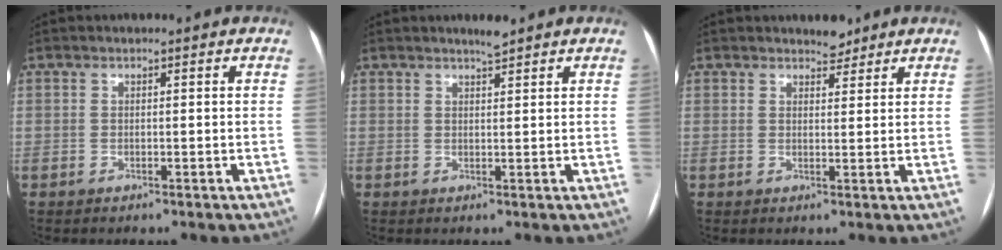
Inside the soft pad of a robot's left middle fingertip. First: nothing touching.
{"total": 1.7, "force": [1.5, 0.0, 0.7], "torque": [-0.016, 0.000, 0.028]}
{"total": 2.4, "force": [2.1, 1.0, 0.5], "torque": [-0.006, -0.003, 0.030]}